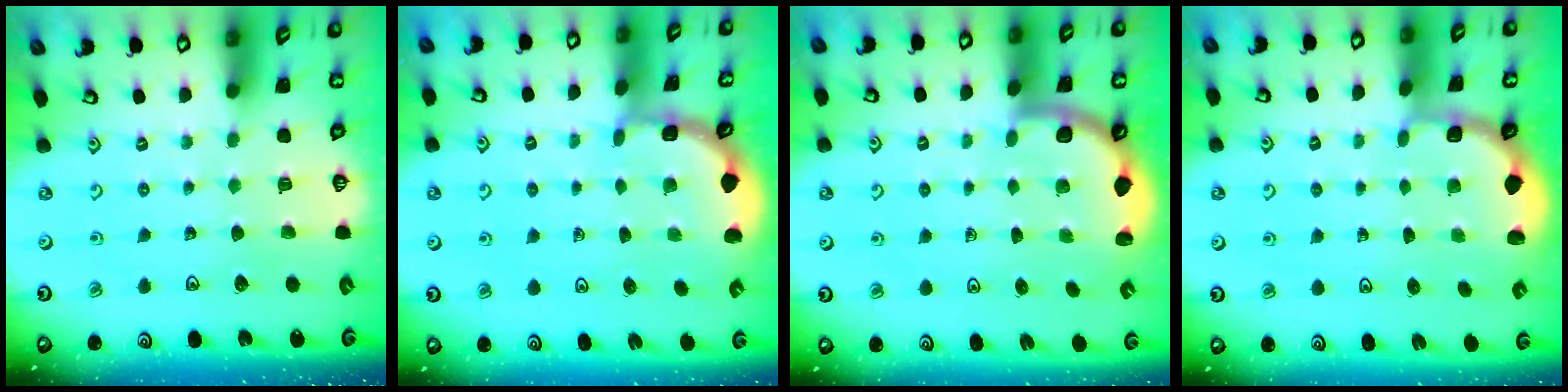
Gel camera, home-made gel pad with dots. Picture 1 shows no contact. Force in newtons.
{"total": 2.0, "press": 2.0, "slide": 0.2}
{"total": 2.6, "press": 2.6, "slide": 0.3}
{"total": 1.8, "press": 1.6, "slide": 0.7}